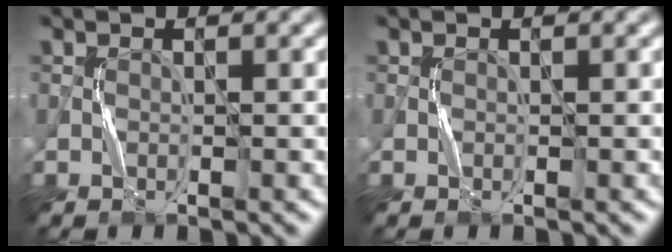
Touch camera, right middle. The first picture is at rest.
{"total": 0.0}